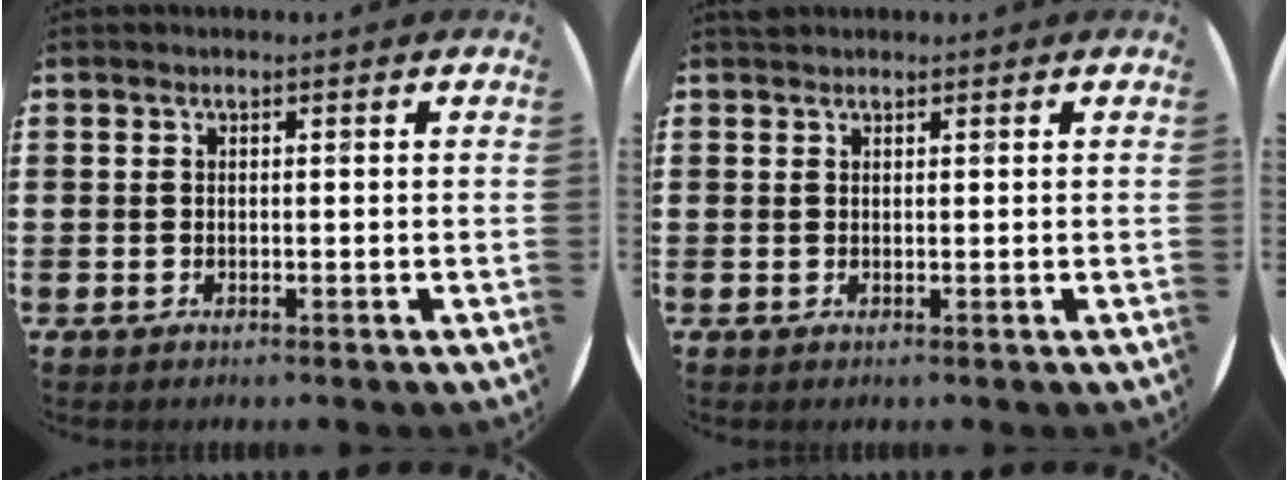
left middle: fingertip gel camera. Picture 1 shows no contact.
{"total": 0.6, "force": [0.6, 0.2, -0.1], "torque": [0.002, 0.003, 0.012]}